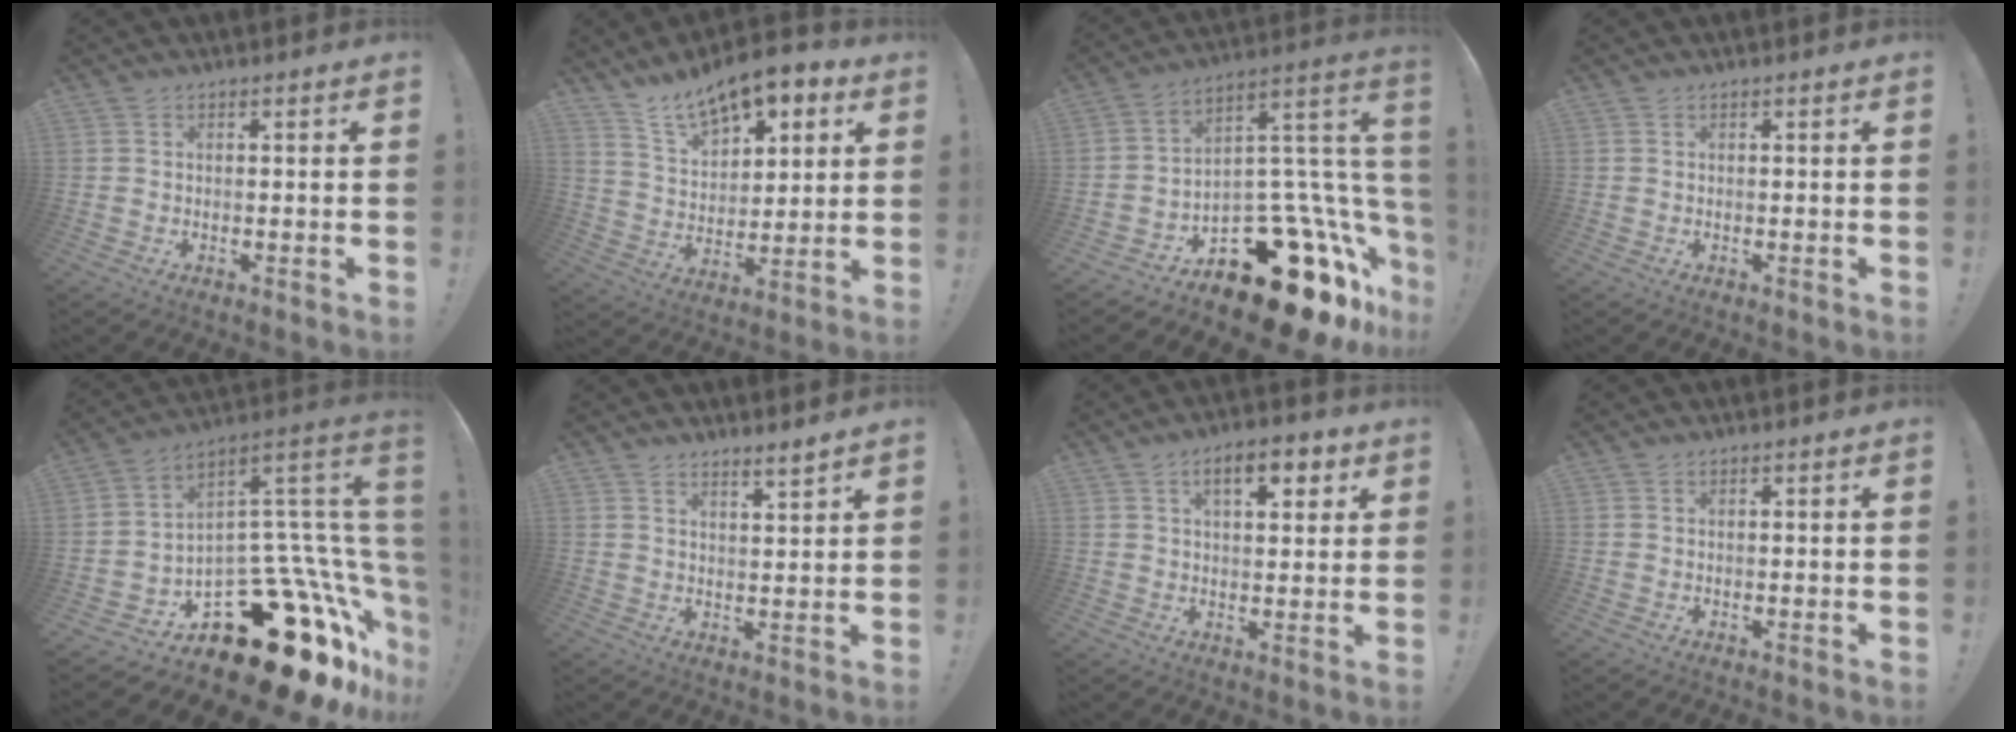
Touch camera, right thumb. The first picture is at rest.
{"total": 13.6, "force": [10.8, 5.7, 6.1], "torque": [-0.106, -0.076, 0.194]}
{"total": 23.4, "force": [-14.2, 10.9, 15.1], "torque": [-0.140, 0.053, -0.219]}
{"total": 0.0}
{"total": 23.1, "force": [-13.2, 10.3, 15.9], "torque": [-0.172, 0.025, -0.186]}
{"total": 4.1, "force": [3.8, 0.1, 1.6], "torque": [-0.015, -0.034, 0.063]}
{"total": 8.6, "force": [4.0, 3.6, 6.7], "torque": [-0.087, -0.009, 0.063]}
{"total": 0.0}